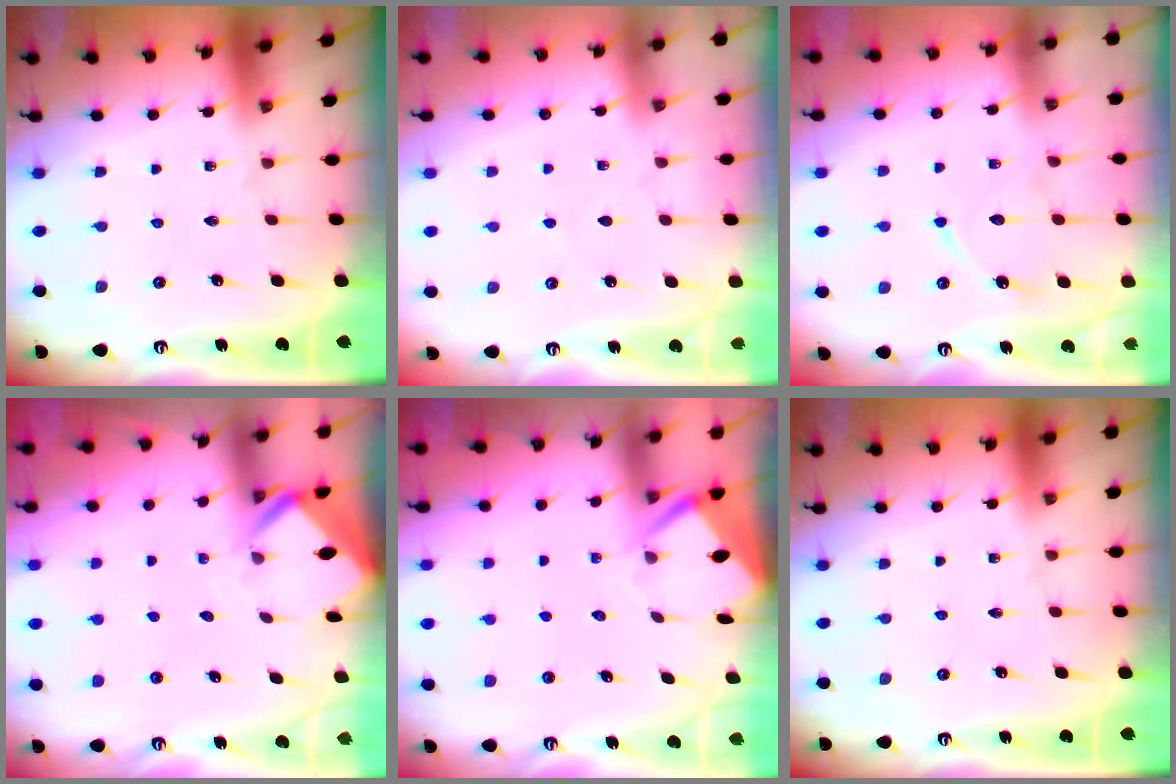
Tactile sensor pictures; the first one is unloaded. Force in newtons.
{"total": 2.7, "press": 2.7, "slide": 0.4}
{"total": 8.5, "press": 8.5, "slide": 0.9}
{"total": 2.9, "press": 2.9, "slide": 0.2}
{"total": 3.4, "press": 3.4, "slide": 0.3}
{"total": 0.0}